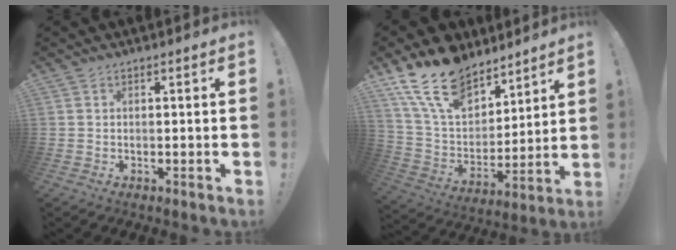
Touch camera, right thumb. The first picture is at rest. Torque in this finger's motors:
{"motor_torque": [1.20, 1.80, 0.58, 0.52, 0.07]}